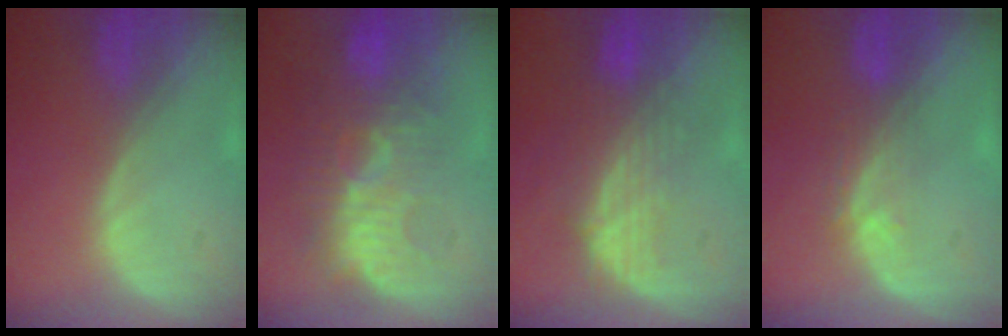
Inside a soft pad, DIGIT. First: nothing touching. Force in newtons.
{"total": 10.1, "press": 9.3, "slide": 4.0}
{"total": 7.6, "press": 6.9, "slide": 3.1}
{"total": 3.4, "press": 3.0, "slide": 1.7}